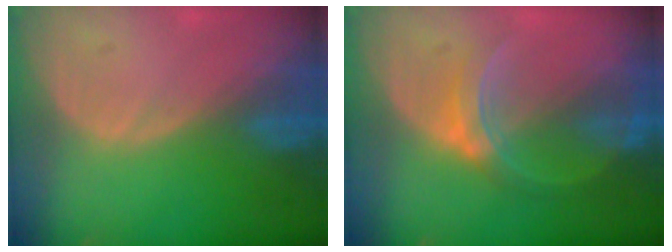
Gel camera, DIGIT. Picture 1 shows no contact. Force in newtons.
{"total": 5.9, "press": 5.8, "slide": 1.2}